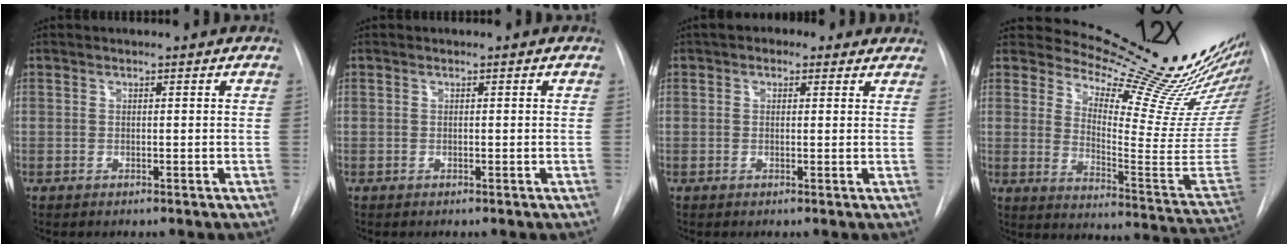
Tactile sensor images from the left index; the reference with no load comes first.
{"total": 0.0}
{"total": 4.3, "force": [2.9, 2.5, 2.0], "torque": [-0.015, 0.026, 0.036]}
{"total": 23.6, "force": [21.0, 2.9, 10.4], "torque": [-0.142, -0.121, 0.264]}